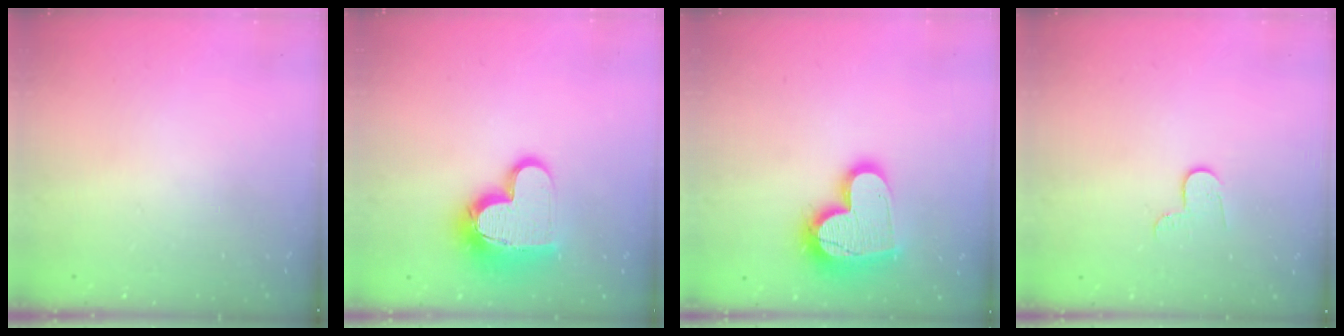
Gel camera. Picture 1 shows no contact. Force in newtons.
{"total": 14.7, "press": 14.6, "slide": 1.2}
{"total": 17.4, "press": 17.3, "slide": 1.3}
{"total": 4.6, "press": 4.6, "slide": 0.5}